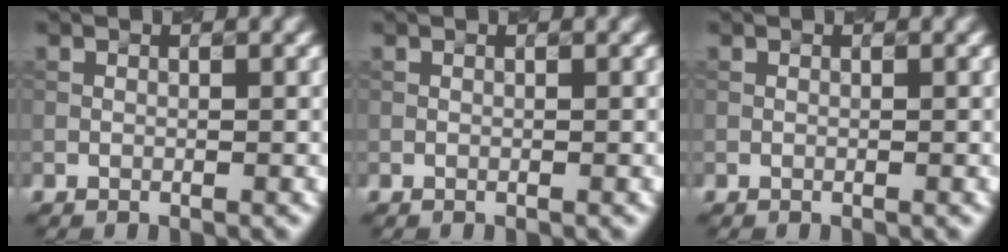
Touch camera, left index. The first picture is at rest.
{"total": 0.0}
{"total": 0.0}